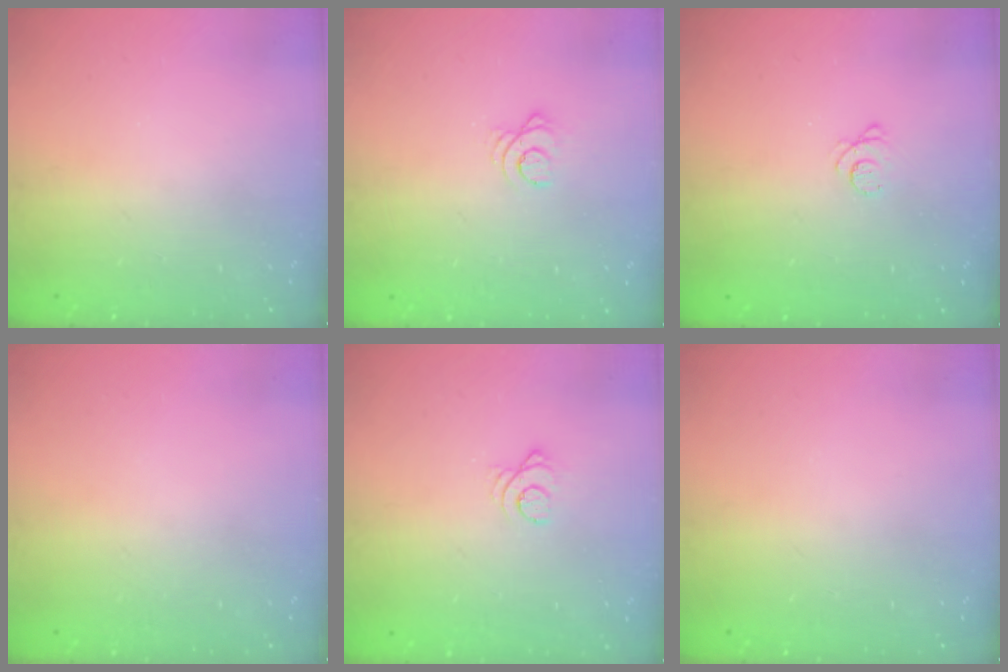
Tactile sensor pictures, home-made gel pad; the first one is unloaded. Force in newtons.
{"total": 2.7, "press": 2.7, "slide": 0.3}
{"total": 2.6, "press": 2.6, "slide": 0.3}
{"total": 0.0}
{"total": 2.7, "press": 2.7, "slide": 0.3}
{"total": 0.0}